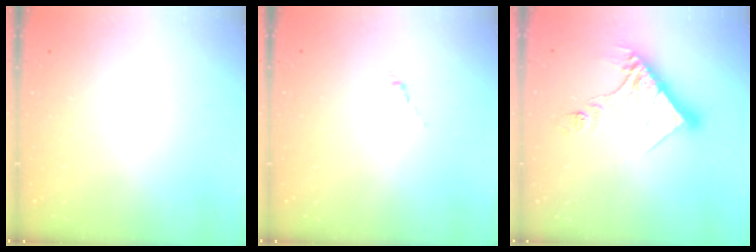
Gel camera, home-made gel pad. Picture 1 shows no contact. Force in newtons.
{"total": 0.0}
{"total": 15.5, "press": 15.4, "slide": 1.4}